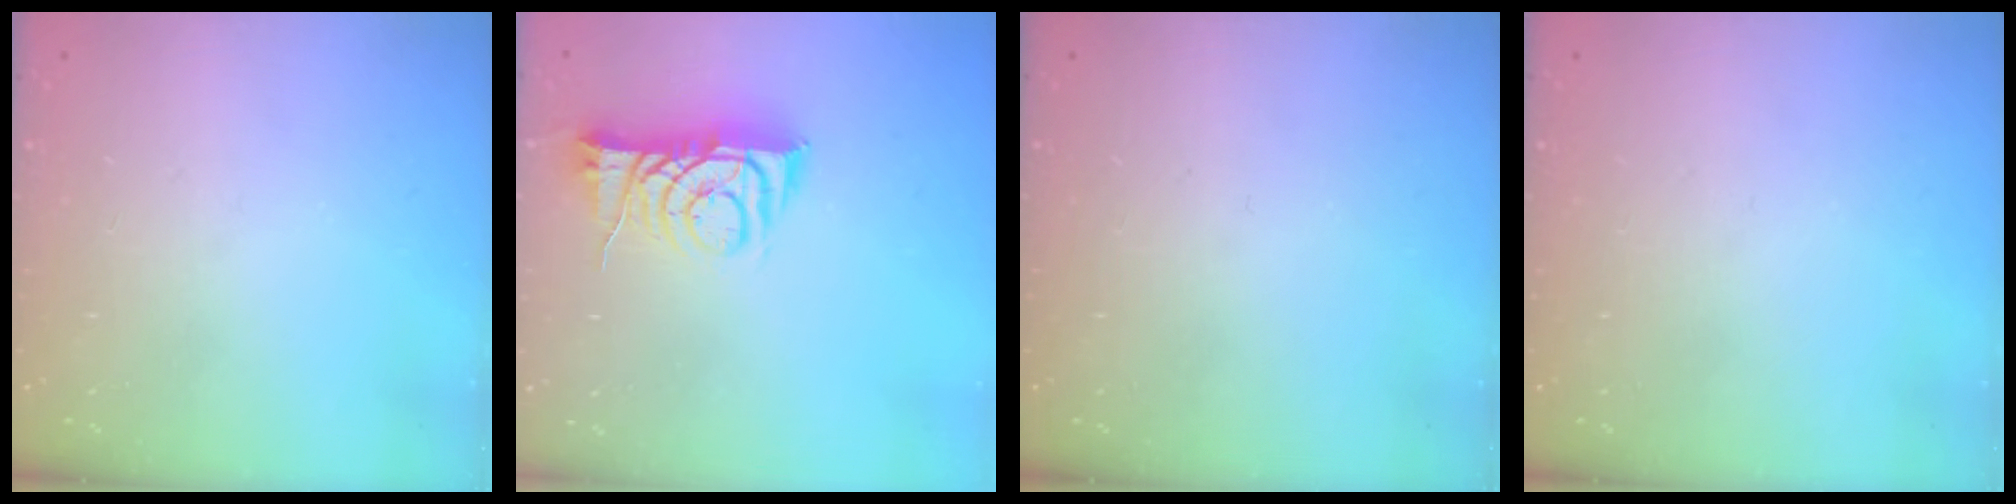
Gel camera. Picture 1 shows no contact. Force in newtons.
{"total": 8.3, "press": 8.3, "slide": 0.6}
{"total": 0.0}
{"total": 0.0}